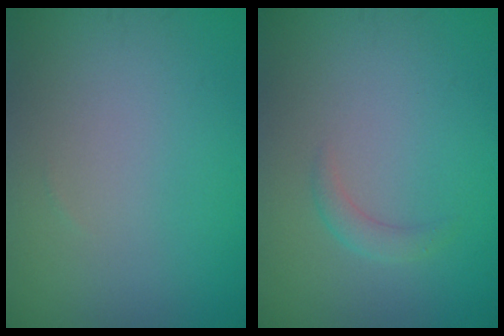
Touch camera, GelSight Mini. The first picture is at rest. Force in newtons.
{"total": 1.4, "press": 1.4, "slide": 0.0}